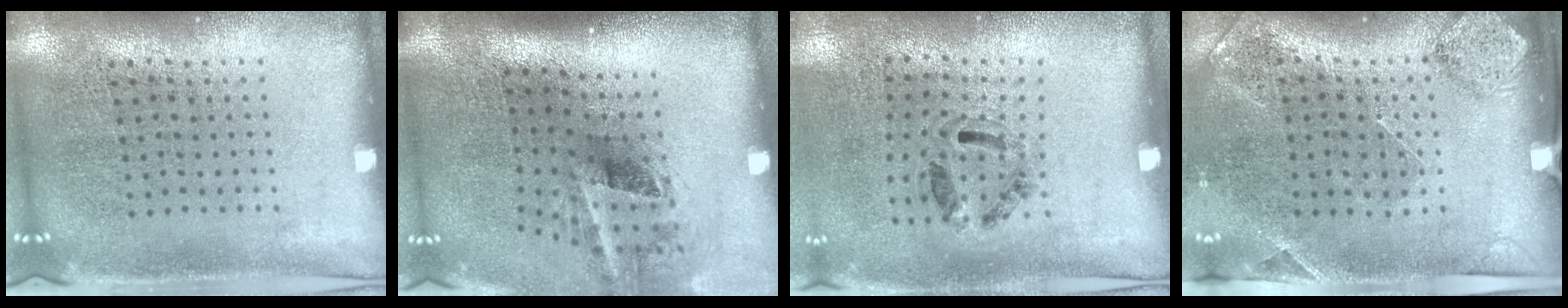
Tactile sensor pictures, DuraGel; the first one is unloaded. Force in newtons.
{"total": 2.0, "press": 1.3, "slide": 1.5}
{"total": 1.2, "press": 0.7, "slide": 0.9}
{"total": 1.7, "press": 1.4, "slide": 1.0}